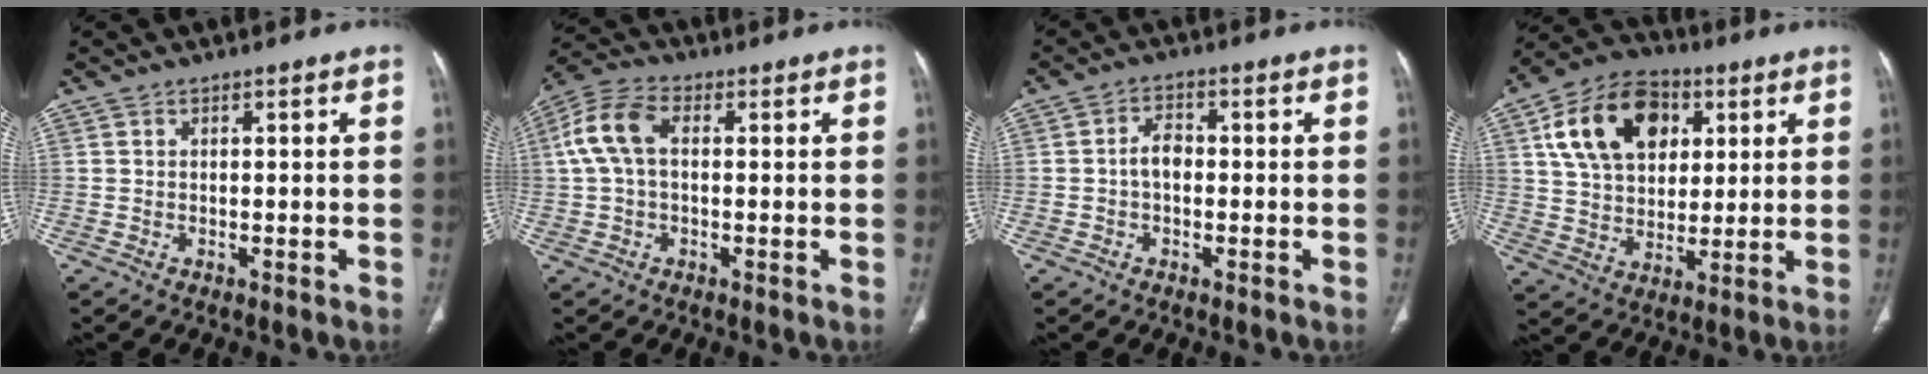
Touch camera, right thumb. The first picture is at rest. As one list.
[{"total": 9.1, "force": [1.3, 5.0, 7.4], "torque": [-0.171, 0.027, 0.021]}, {"total": 3.5, "force": [-0.4, 2.3, 2.7], "torque": [-0.040, 0.012, -0.013]}, {"total": 17.6, "force": [6.0, 12.2, 11.1], "torque": [-0.173, -0.002, 0.104]}]